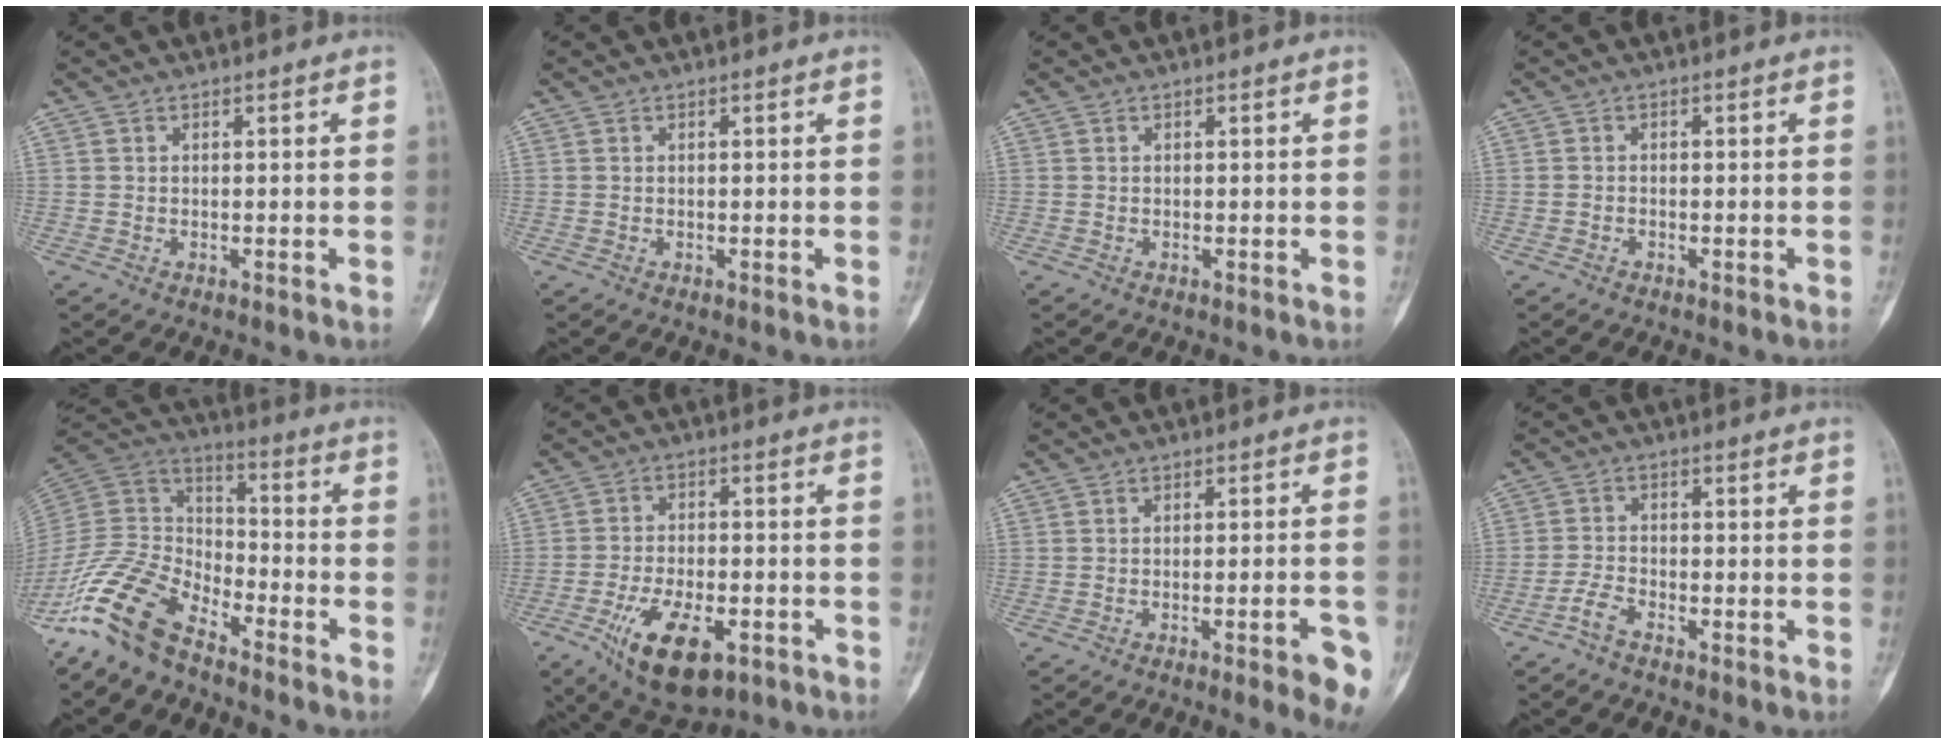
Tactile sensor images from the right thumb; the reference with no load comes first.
{"total": 0.0}
{"total": 0.0}
{"total": 0.6, "force": [-0.4, 0.4, 0.1], "torque": [-0.003, 0.001, -0.010]}
{"total": 14.5, "force": [-10.8, 6.5, 7.2], "torque": [-0.136, 0.078, -0.221]}
{"total": 13.8, "force": [-6.4, 6.5, 10.4], "torque": [-0.174, 0.015, -0.093]}
{"total": 7.3, "force": [-3.4, 1.3, 6.4], "torque": [-0.073, 0.005, -0.039]}
{"total": 2.1, "force": [-1.7, 0.8, 1.1], "torque": [-0.028, 0.011, -0.033]}